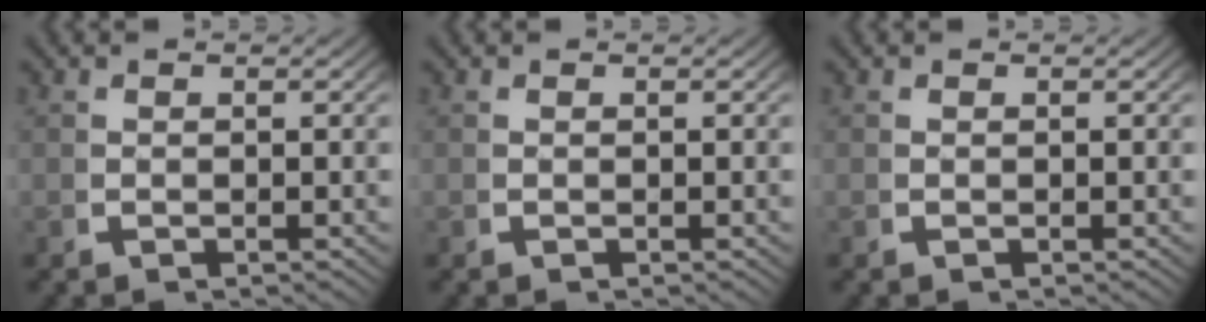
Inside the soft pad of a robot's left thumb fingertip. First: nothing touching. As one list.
[{"total": 0.0}, {"total": 0.0}]